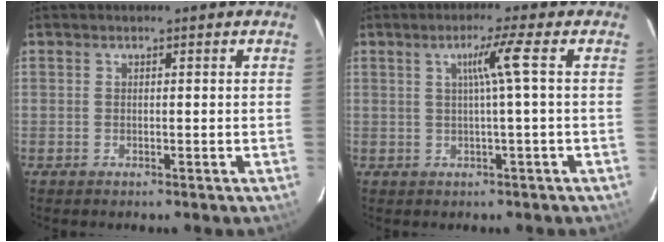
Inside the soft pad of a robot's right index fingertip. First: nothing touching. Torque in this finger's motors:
{"motor_torque": [0.47, 0.32, 0.21, 0.06]}